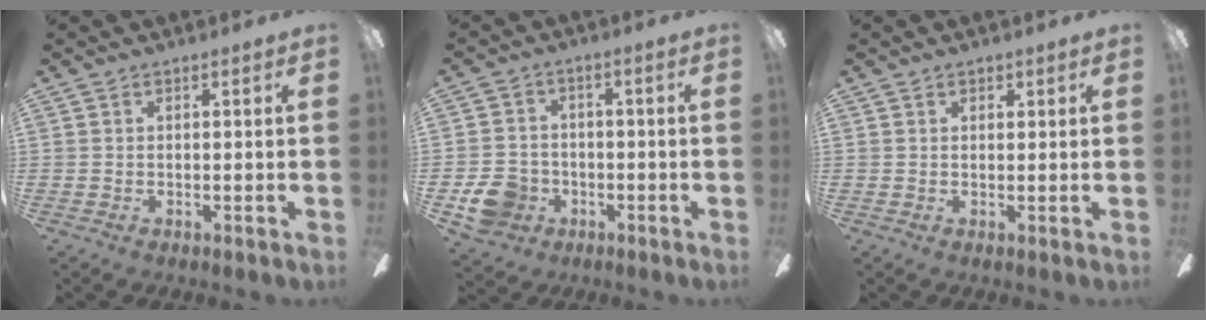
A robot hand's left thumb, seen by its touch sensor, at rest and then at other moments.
{"total": 7.8, "force": [-3.2, 6.7, 2.3], "torque": [-0.056, 0.025, -0.056]}
{"total": 1.0, "force": [0.8, 0.6, -0.1], "torque": [0.010, -0.003, 0.013]}